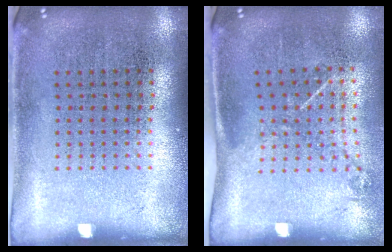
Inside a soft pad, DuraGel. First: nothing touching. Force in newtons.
{"total": 1.2, "press": 0.9, "slide": 0.8}